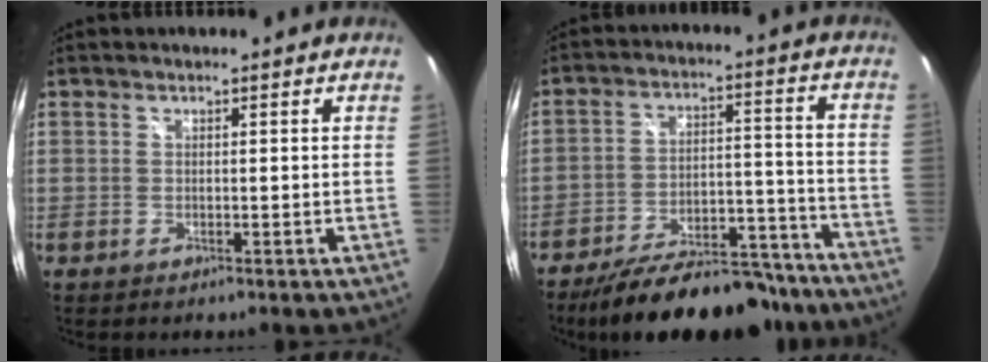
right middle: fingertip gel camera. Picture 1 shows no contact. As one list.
[{"total": 22.4, "force": [-18.9, 7.3, 9.6], "torque": [-0.166, 0.010, -0.245]}]